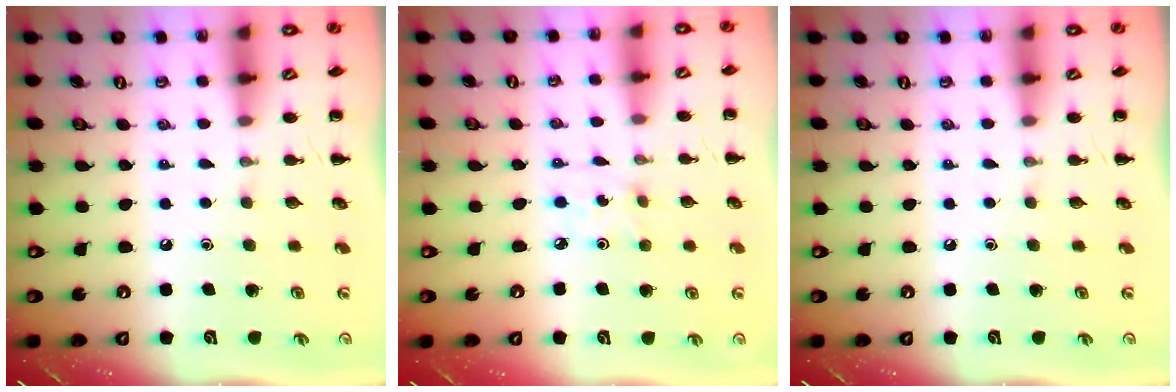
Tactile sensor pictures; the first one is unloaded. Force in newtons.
{"total": 1.7, "press": 1.6, "slide": 0.6}
{"total": 0.0}